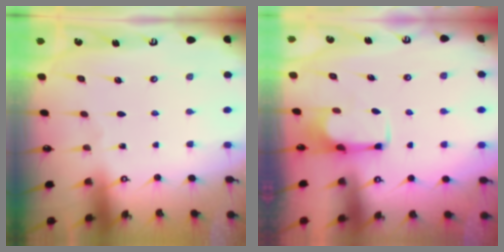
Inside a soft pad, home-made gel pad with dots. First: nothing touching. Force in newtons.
{"total": 2.7, "press": 2.6, "slide": 1.0}